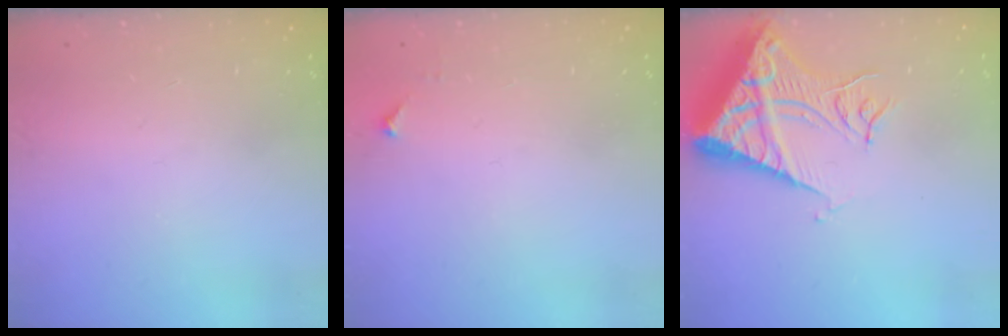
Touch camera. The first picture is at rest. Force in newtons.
{"total": 3.4, "press": 3.3, "slide": 0.5}
{"total": 14.5, "press": 14.4, "slide": 1.8}